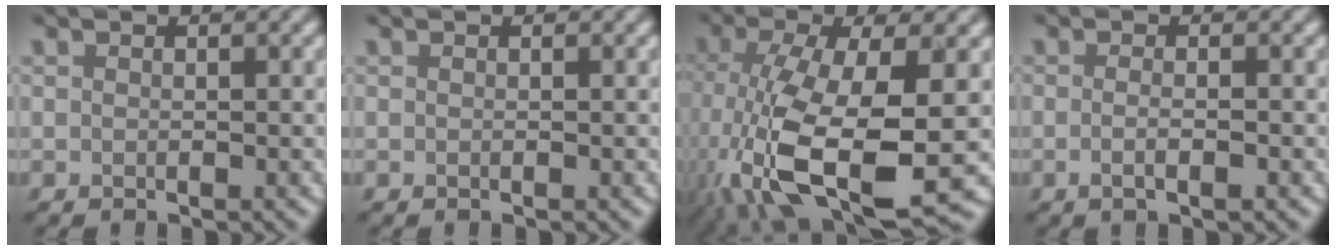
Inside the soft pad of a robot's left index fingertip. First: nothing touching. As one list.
[{"total": 0.0}, {"total": 13.0, "force": [-3.8, 5.3, 11.3], "torque": [-0.253, -0.034, -0.059]}, {"total": 1.7, "force": [-0.6, 0.3, 1.5], "torque": [-0.029, -0.002, -0.014]}]